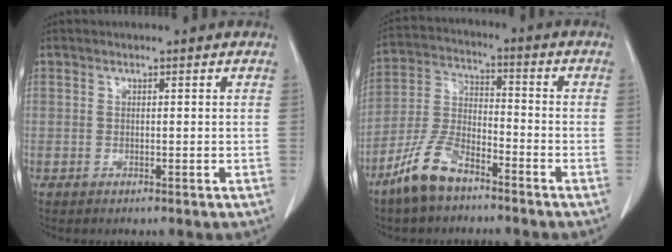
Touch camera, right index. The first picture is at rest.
{"total": 9.6, "force": [-6.9, 3.4, 5.7], "torque": [-0.132, -0.007, -0.142]}